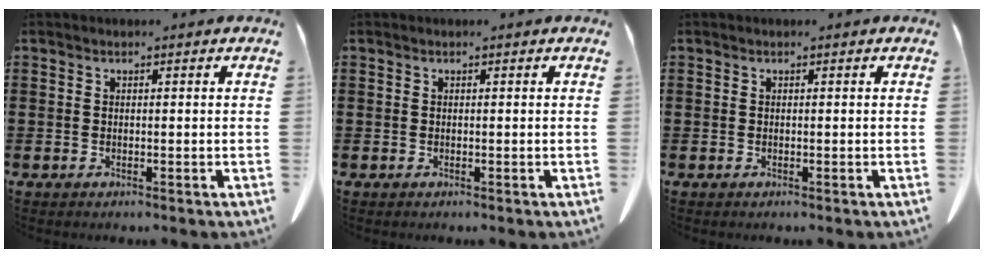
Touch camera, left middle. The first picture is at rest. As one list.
[{"total": 0.0}, {"total": 0.0}]